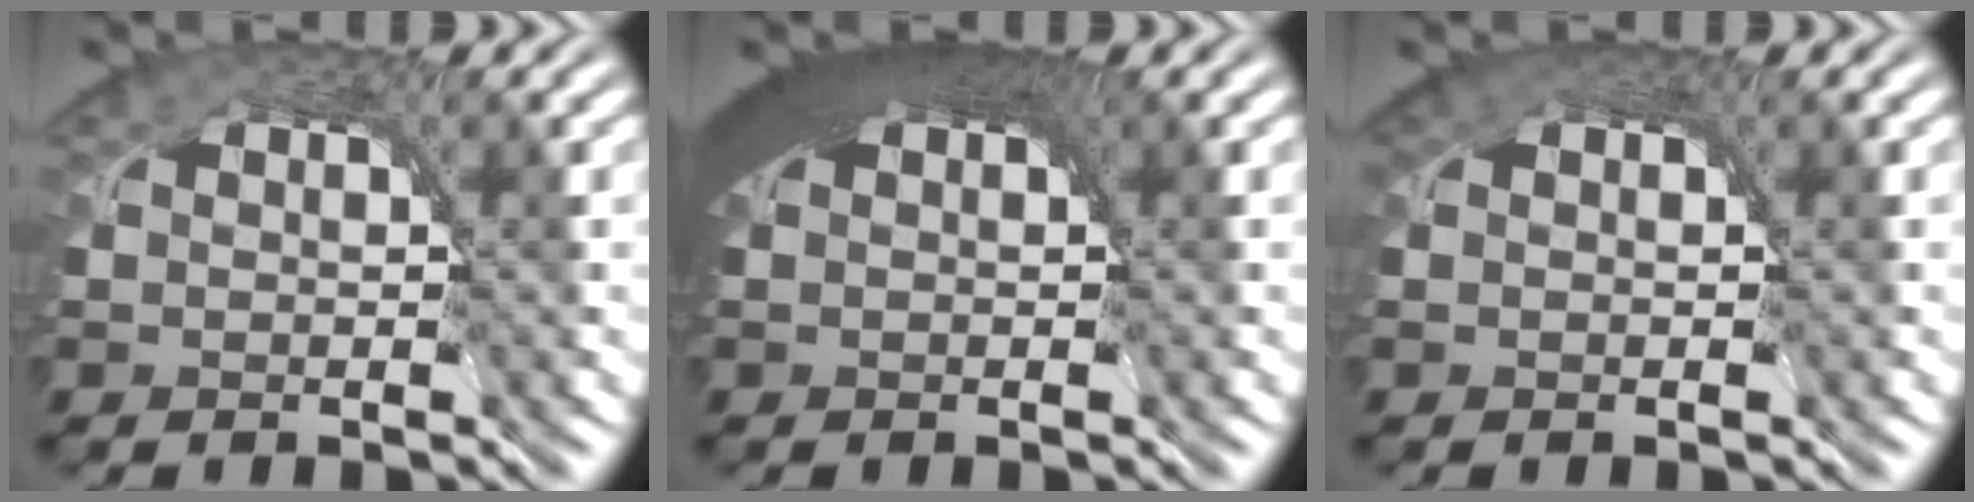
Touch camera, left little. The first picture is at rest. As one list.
[{"total": 8.1, "force": [2.9, 4.0, 6.4], "torque": [-0.098, 0.019, 0.031]}, {"total": 1.8, "force": [1.0, 1.2, 1.0], "torque": [-0.019, 0.004, 0.011]}]